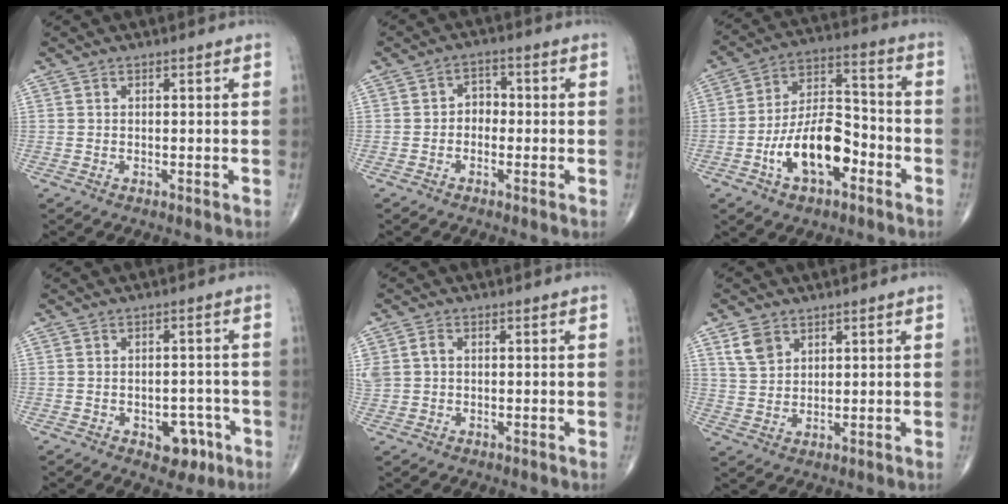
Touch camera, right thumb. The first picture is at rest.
{"total": 3.2, "force": [-0.7, 2.5, 1.8], "torque": [-0.005, 0.016, -0.025]}
{"total": 15.4, "force": [-6.0, 8.1, 11.7], "torque": [-0.186, 0.046, -0.107]}
{"total": 5.8, "force": [-2.6, 3.7, 3.6], "torque": [-0.019, 0.019, -0.028]}
{"total": 4.6, "force": [0.7, 3.6, 2.8], "torque": [-0.074, 0.015, 0.021]}
{"total": 5.0, "force": [2.9, 3.4, 2.3], "torque": [-0.033, -0.012, 0.061]}